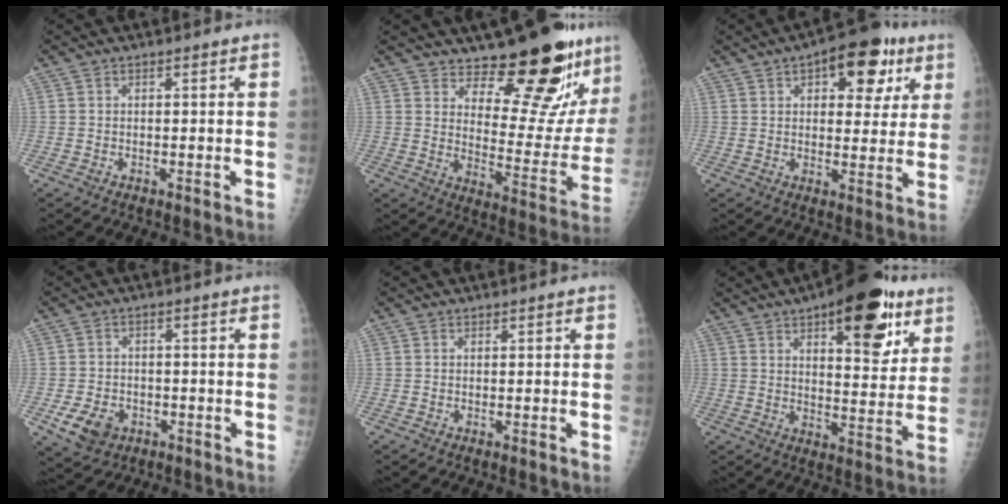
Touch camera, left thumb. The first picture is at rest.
{"total": 18.7, "force": [14.7, 5.9, 10.1], "torque": [-0.092, -0.133, 0.201]}
{"total": 13.5, "force": [6.3, 6.8, 9.7], "torque": [-0.079, -0.006, 0.078]}
{"total": 6.6, "force": [-2.8, 5.0, 3.3], "torque": [-0.053, 0.013, -0.037]}
{"total": 0.0}
{"total": 18.7, "force": [9.8, 7.8, 14.0], "torque": [-0.145, -0.037, 0.136]}